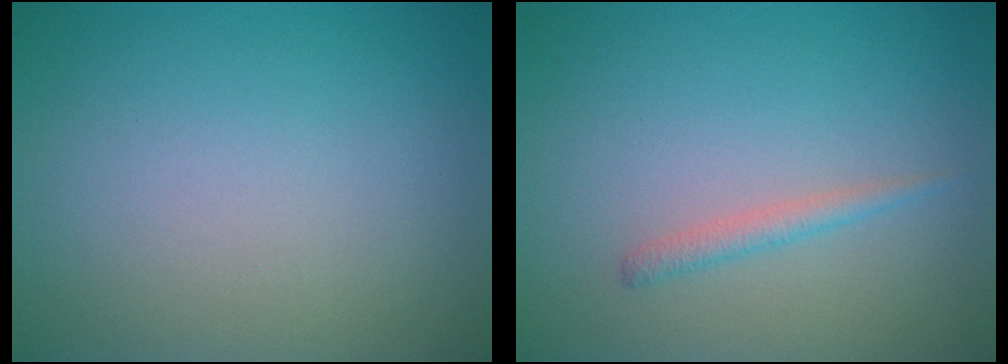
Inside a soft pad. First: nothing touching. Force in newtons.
{"total": 1.2, "press": 1.2, "slide": 0.1}